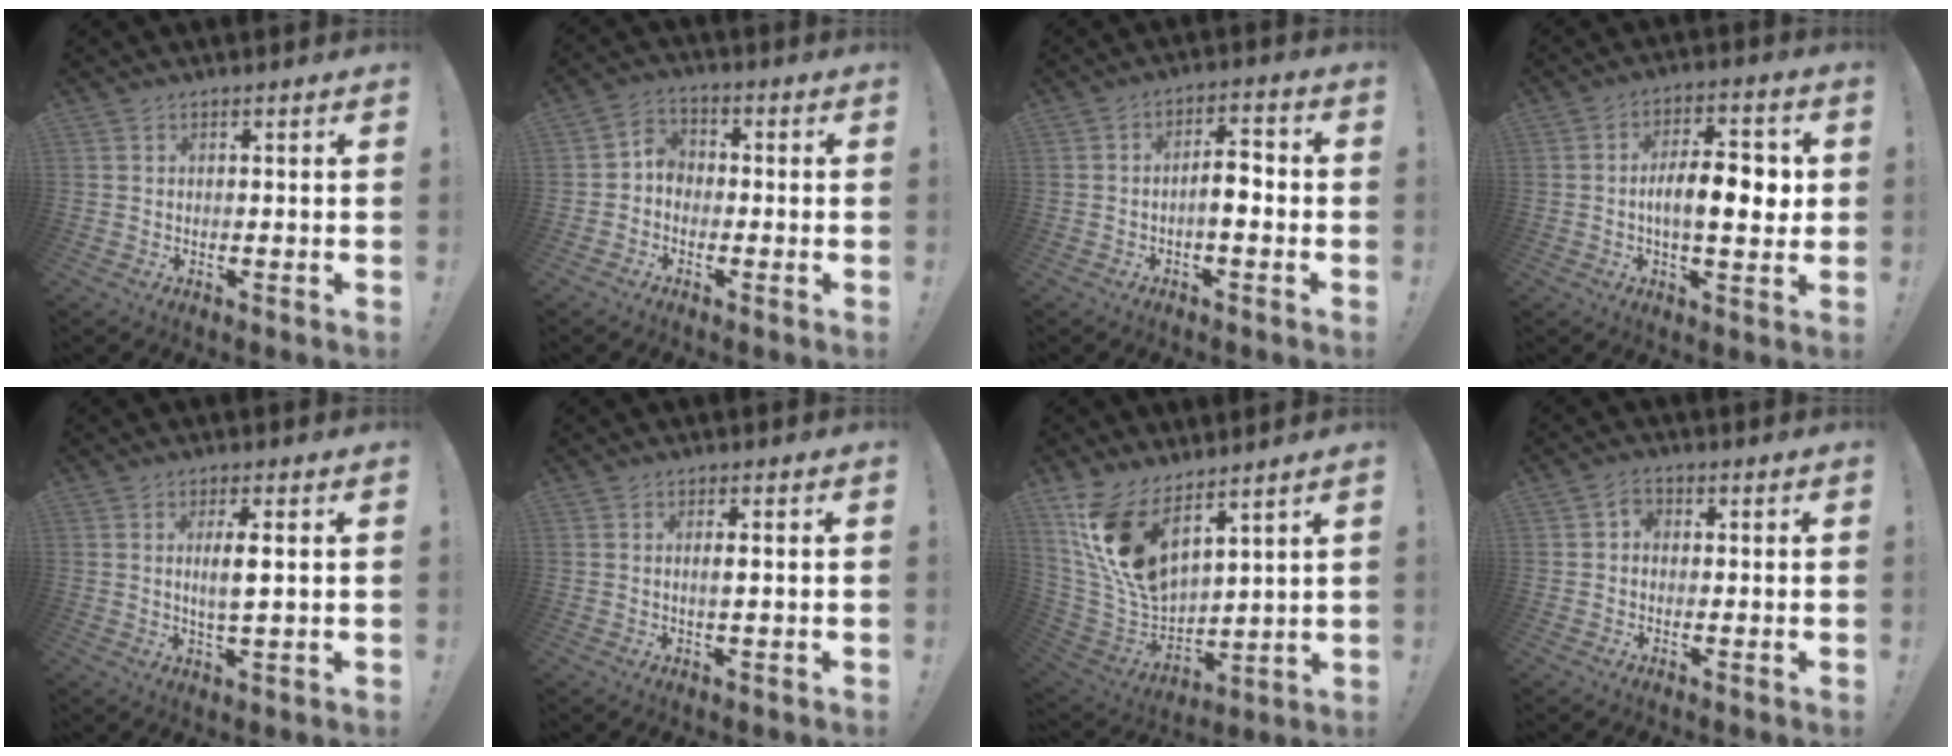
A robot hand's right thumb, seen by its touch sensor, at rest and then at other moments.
{"total": 4.7, "force": [-2.0, 3.8, 1.9], "torque": [-0.039, 0.021, -0.033]}
{"total": 6.7, "force": [-1.6, 2.8, 5.9], "torque": [-0.092, 0.011, -0.029]}
{"total": 12.0, "force": [-0.4, 5.3, 10.7], "torque": [-0.174, 0.008, -0.012]}
{"total": 5.3, "force": [0.9, 1.3, 5.0], "torque": [-0.082, -0.007, 0.012]}
{"total": 2.0, "force": [0.1, 0.3, 2.0], "torque": [-0.023, -0.007, -0.002]}
{"total": 17.0, "force": [10.4, 8.3, 10.5], "torque": [-0.214, -0.070, 0.197]}
{"total": 2.9, "force": [-0.2, 2.4, 1.7], "torque": [-0.028, 0.008, -0.004]}